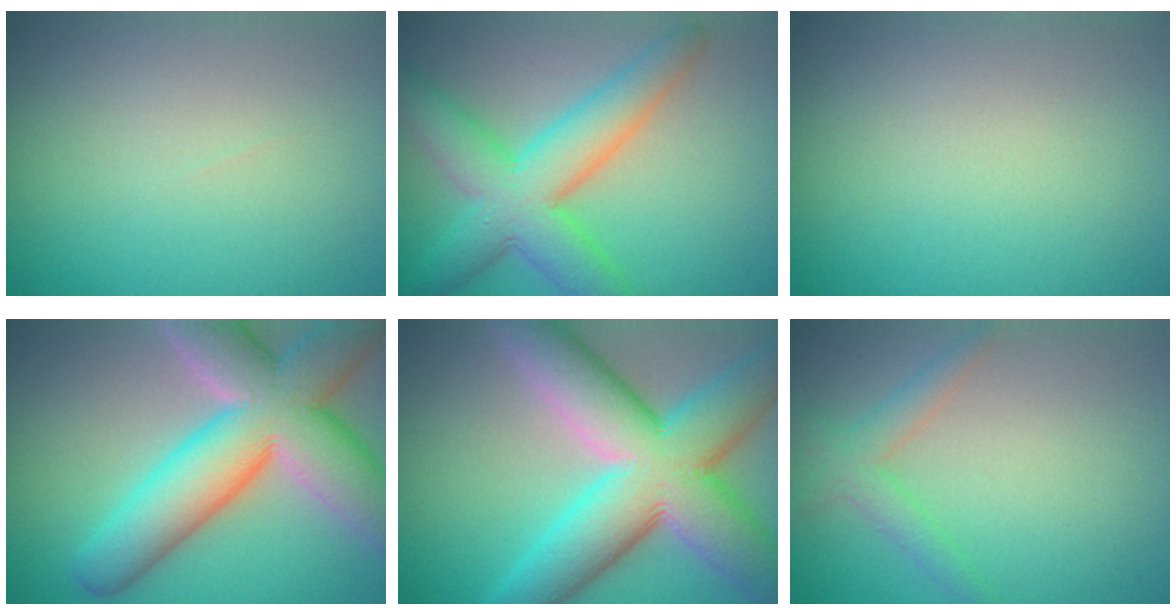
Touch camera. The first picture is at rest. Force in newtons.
{"total": 7.7, "press": 7.7, "slide": 0.1}
{"total": 0.0}
{"total": 12.4, "press": 12.3, "slide": 1.2}
{"total": 13.2, "press": 13.2, "slide": 0.4}
{"total": 2.3, "press": 2.3, "slide": 0.1}